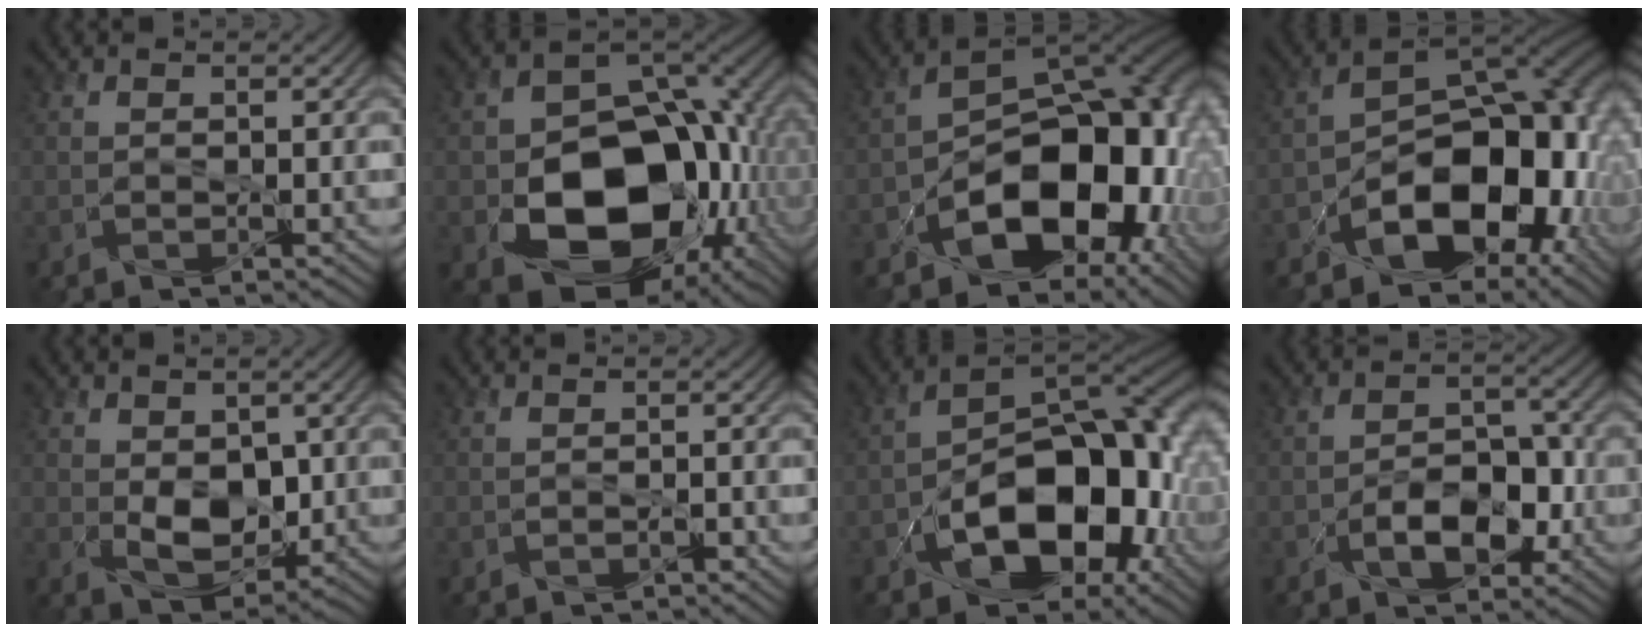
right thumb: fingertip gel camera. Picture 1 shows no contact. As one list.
[{"total": 17.6, "force": [-4.6, 12.3, 11.7], "torque": [-0.168, -0.053, -0.050]}, {"total": 15.9, "force": [-5.9, 9.3, 11.5], "torque": [-0.143, -0.031, -0.091]}, {"total": 14.5, "force": [-6.1, 8.3, 10.2], "torque": [-0.127, -0.028, -0.101]}, {"total": 6.4, "force": [0.0, 3.8, 5.1], "torque": [-0.102, -0.012, 0.000]}, {"total": 0.7, "force": [-0.5, -0.5, 0.0], "torque": [0.000, -0.003, -0.006]}, {"total": 14.1, "force": [-5.3, 7.9, 10.4], "torque": [-0.133, -0.026, -0.089]}, {"total": 5.5, "force": [-2.4, 2.6, 4.3], "torque": [-0.055, -0.004, -0.036]}]